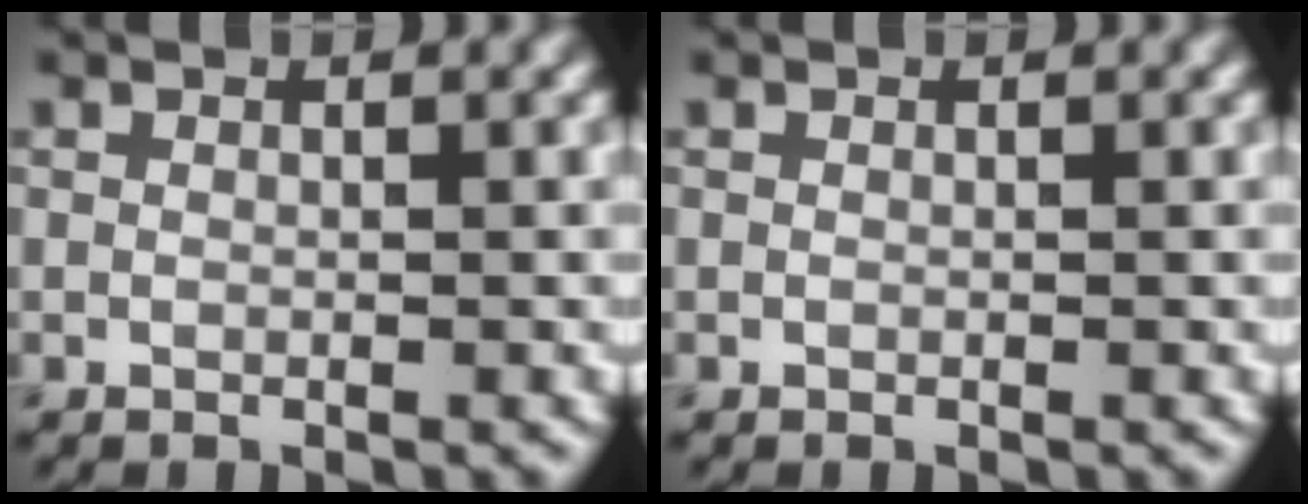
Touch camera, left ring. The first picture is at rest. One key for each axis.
{"total": 0.0}